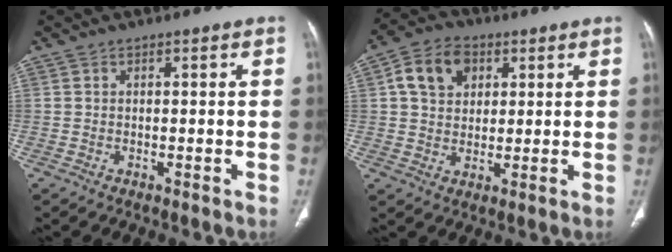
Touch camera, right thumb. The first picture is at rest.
{"total": 9.3, "force": [3.1, 7.0, 5.3], "torque": [-0.075, 0.001, 0.050]}